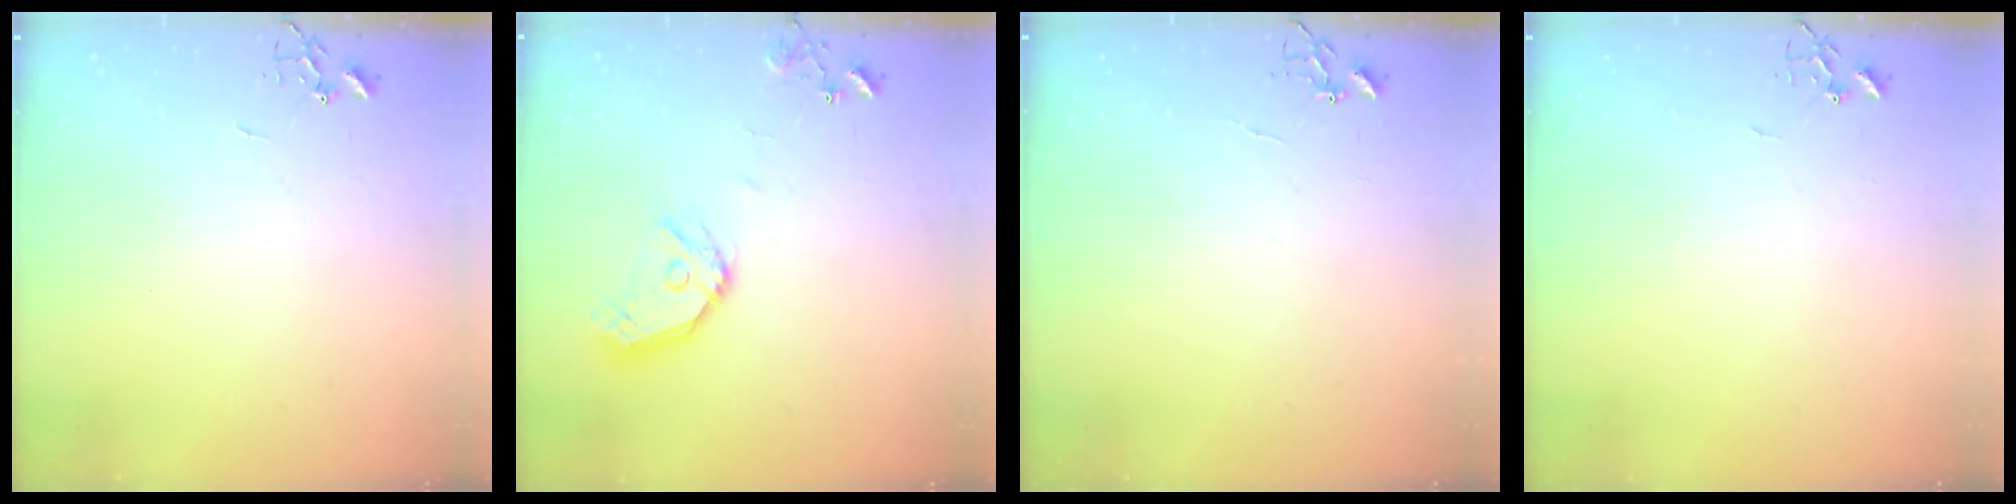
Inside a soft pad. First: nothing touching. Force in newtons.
{"total": 12.8, "press": 12.7, "slide": 1.8}
{"total": 4.3, "press": 4.3, "slide": 0.3}
{"total": 0.0}